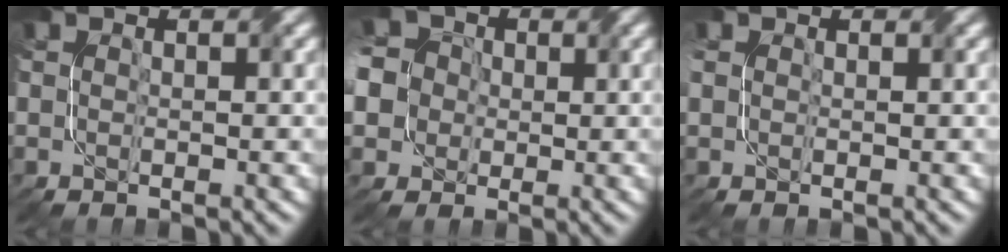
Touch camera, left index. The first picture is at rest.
{"total": 8.9, "force": [-1.0, 8.0, 3.7], "torque": [-0.089, 0.012, -0.052]}
{"total": 1.9, "force": [0.1, 1.6, 1.0], "torque": [-0.009, -0.001, 0.002]}